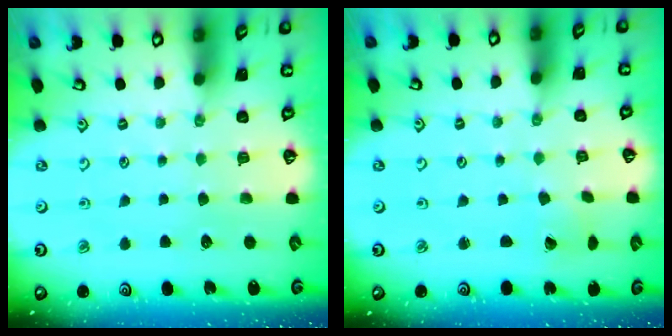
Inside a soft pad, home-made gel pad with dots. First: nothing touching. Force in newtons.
{"total": 0.6, "press": 0.6, "slide": 0.1}